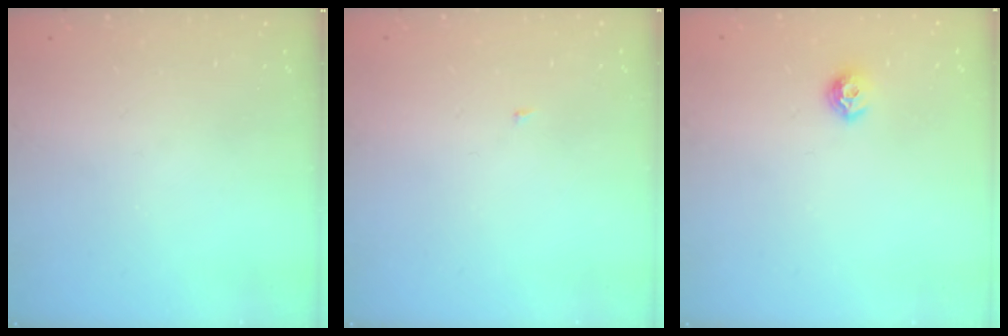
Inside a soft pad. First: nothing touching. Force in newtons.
{"total": 1.8, "press": 1.8, "slide": 0.2}
{"total": 7.5, "press": 7.4, "slide": 0.7}